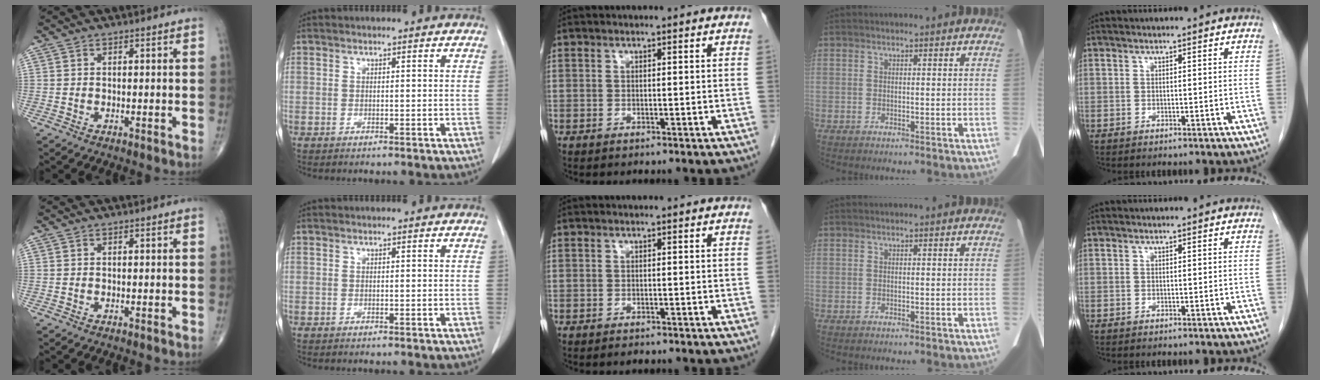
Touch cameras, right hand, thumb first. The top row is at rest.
{"middle": {"total": 0.7, "force": [-0.6, 0.2, 0.2], "torque": [-0.009, -0.002, -0.007]}}